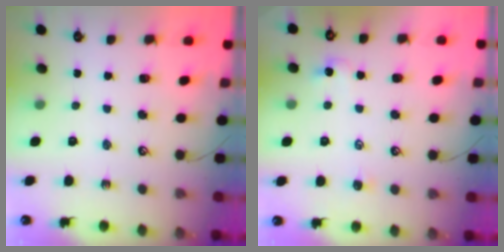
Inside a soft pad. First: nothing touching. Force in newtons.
{"total": 1.6, "press": 1.5, "slide": 0.4}